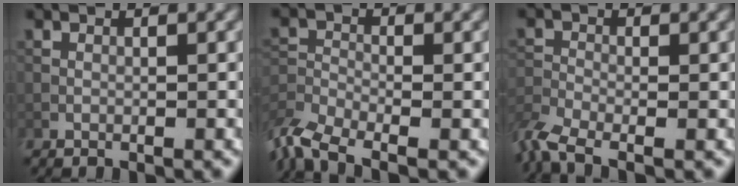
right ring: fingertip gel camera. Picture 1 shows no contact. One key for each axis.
{"total": 5.9, "fx": -4.7, "fy": 1.9, "fz": 3.1, "tx": -0.066, "ty": -0.013, "tz": -0.103}
{"total": 4.6, "fx": -3.4, "fy": 1.5, "fz": 2.7, "tx": -0.063, "ty": -0.012, "tz": -0.083}